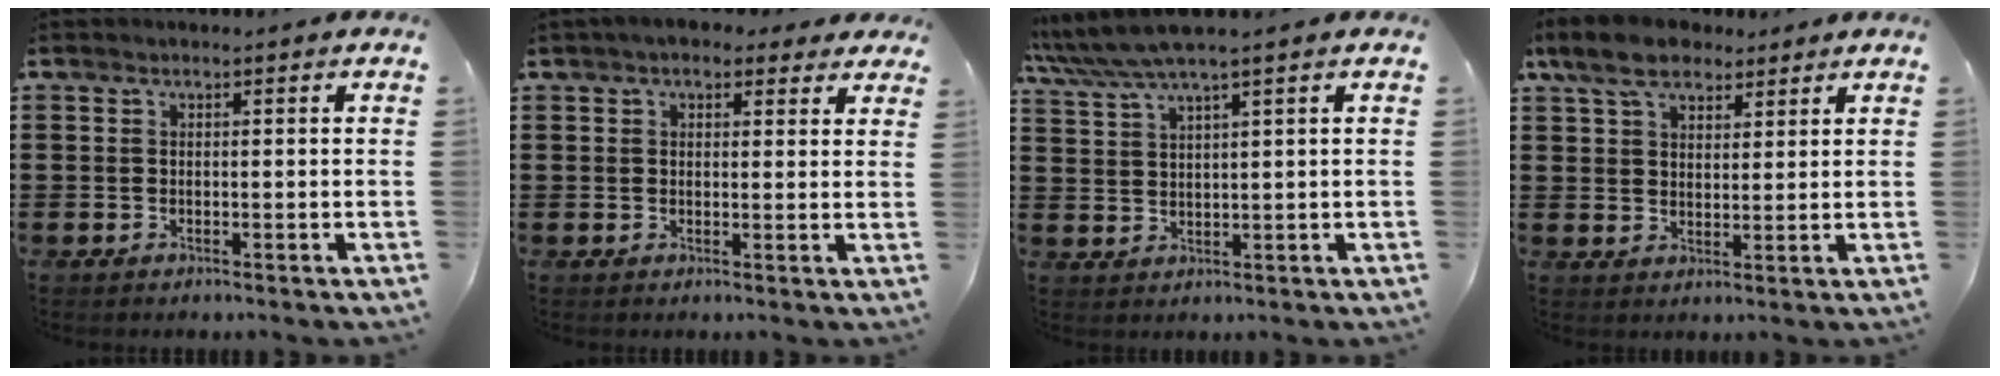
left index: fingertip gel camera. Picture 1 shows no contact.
{"total": 3.4, "force": [2.5, 1.6, 1.6], "torque": [-0.032, 0.001, 0.043]}
{"total": 5.0, "force": [3.8, -0.1, 3.2], "torque": [-0.073, -0.006, 0.065]}
{"total": 7.6, "force": [5.6, 3.7, 3.6], "torque": [-0.085, 0.000, 0.103]}